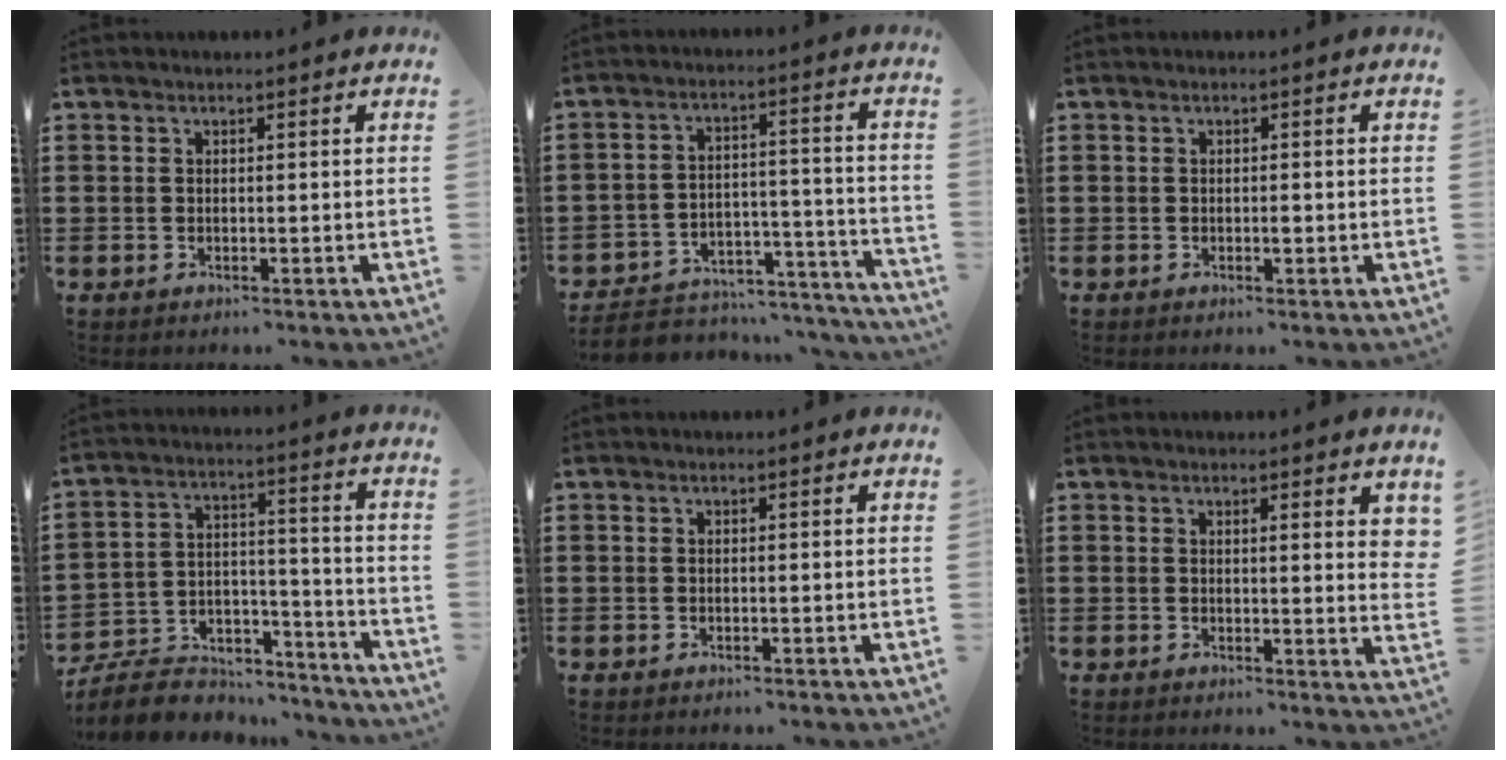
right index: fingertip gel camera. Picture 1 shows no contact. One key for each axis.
{"total": 4.0, "fx": -3.5, "fy": 1.6, "fz": 0.9, "tx": -0.022, "ty": 0.004, "tz": -0.073}
{"total": 1.1, "fx": -0.3, "fy": 0.4, "fz": 1.0, "tx": -0.019, "ty": -0.003, "tz": -0.005}
{"total": 8.5, "fx": -7.6, "fy": 2.9, "fz": 2.3, "tx": -0.052, "ty": 0.018, "tz": -0.149}
{"total": 0.0}
{"total": 1.9, "fx": 1.3, "fy": 0.2, "fz": 1.3, "tx": -0.023, "ty": 0.000, "tz": 0.021}